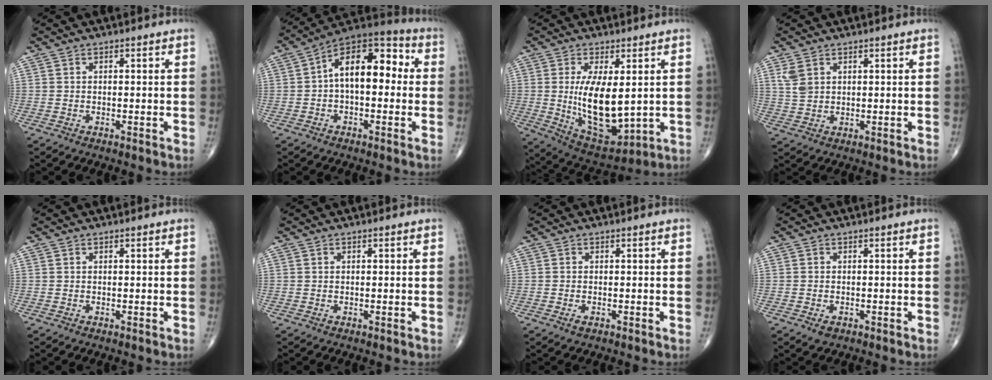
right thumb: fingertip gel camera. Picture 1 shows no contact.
{"total": 14.5, "force": [1.1, 8.0, 12.0], "torque": [-0.159, 0.047, 0.002]}
{"total": 14.5, "force": [0.8, 6.4, 12.9], "torque": [-0.208, -0.028, 0.035]}
{"total": 3.4, "force": [1.7, 2.2, 1.9], "torque": [-0.039, -0.002, 0.044]}
{"total": 0.0}
{"total": 0.0}
{"total": 0.9, "force": [-0.5, 0.5, 0.7], "torque": [-0.013, 0.001, -0.009]}
{"total": 1.4, "force": [-0.7, 0.9, 0.8], "torque": [-0.011, 0.001, -0.009]}